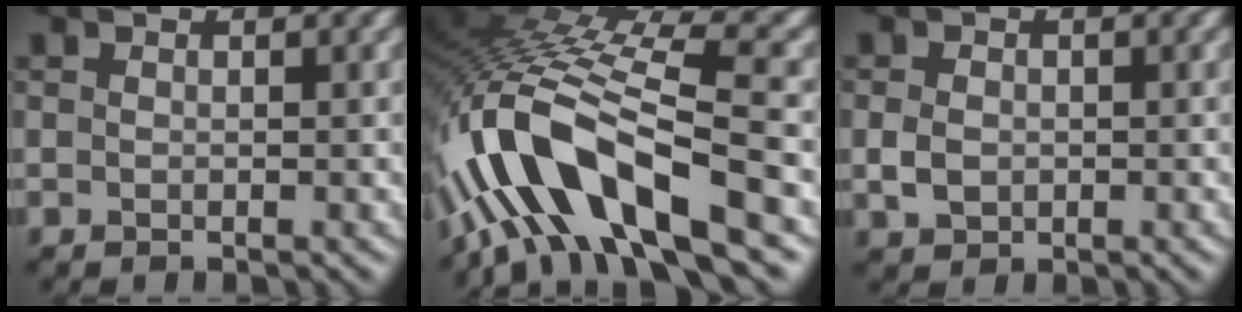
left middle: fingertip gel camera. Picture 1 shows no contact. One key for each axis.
{"total": 11.8, "fx": -5.8, "fy": 3.9, "fz": 9.5, "tx": -0.184, "ty": 0.015, "tz": -0.108}
{"total": 1.8, "fx": -0.5, "fy": 1.5, "fz": 1.0, "tx": -0.023, "ty": -0.005, "tz": -0.010}